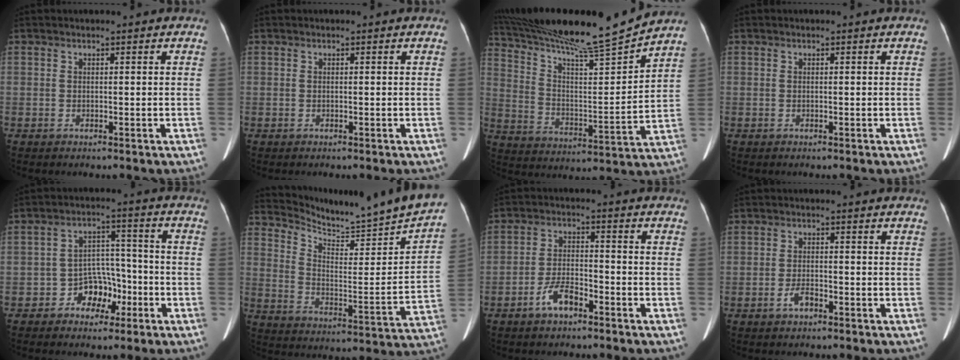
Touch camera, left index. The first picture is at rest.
{"total": 0.0}
{"total": 18.1, "force": [16.5, -1.6, 7.3], "torque": [-0.137, -0.028, 0.271]}
{"total": 0.0}
{"total": 6.2, "force": [-3.1, 4.3, 3.2], "torque": [-0.054, 0.026, -0.049]}
{"total": 21.3, "force": [20.1, -0.3, 7.0], "torque": [-0.125, -0.084, 0.280]}
{"total": 4.8, "force": [-3.2, 1.7, 3.2], "torque": [-0.069, 0.005, -0.059]}
{"total": 2.1, "force": [-1.3, 0.7, 1.4], "torque": [-0.030, 0.001, -0.024]}